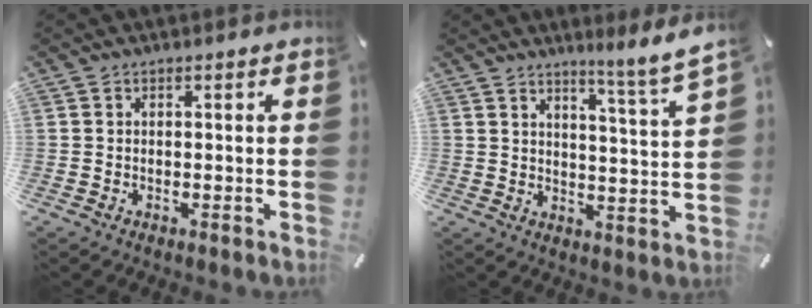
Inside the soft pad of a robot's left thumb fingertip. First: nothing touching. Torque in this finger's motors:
{"motor_torque": [0.77, -0.53, 0.18, -0.96, 0.03]}